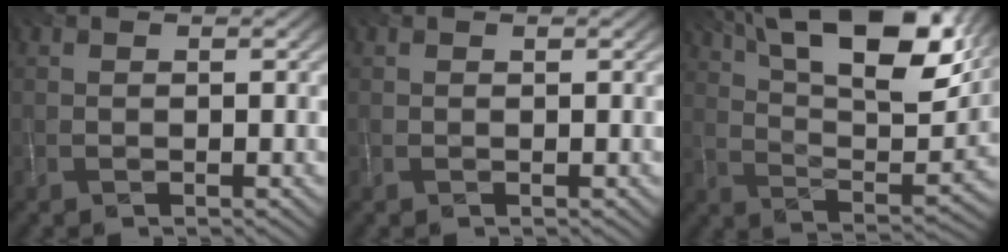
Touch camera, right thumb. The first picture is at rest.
{"total": 0.0}
{"total": 18.8, "force": [11.0, 7.0, 13.6], "torque": [-0.232, 0.015, 0.168]}